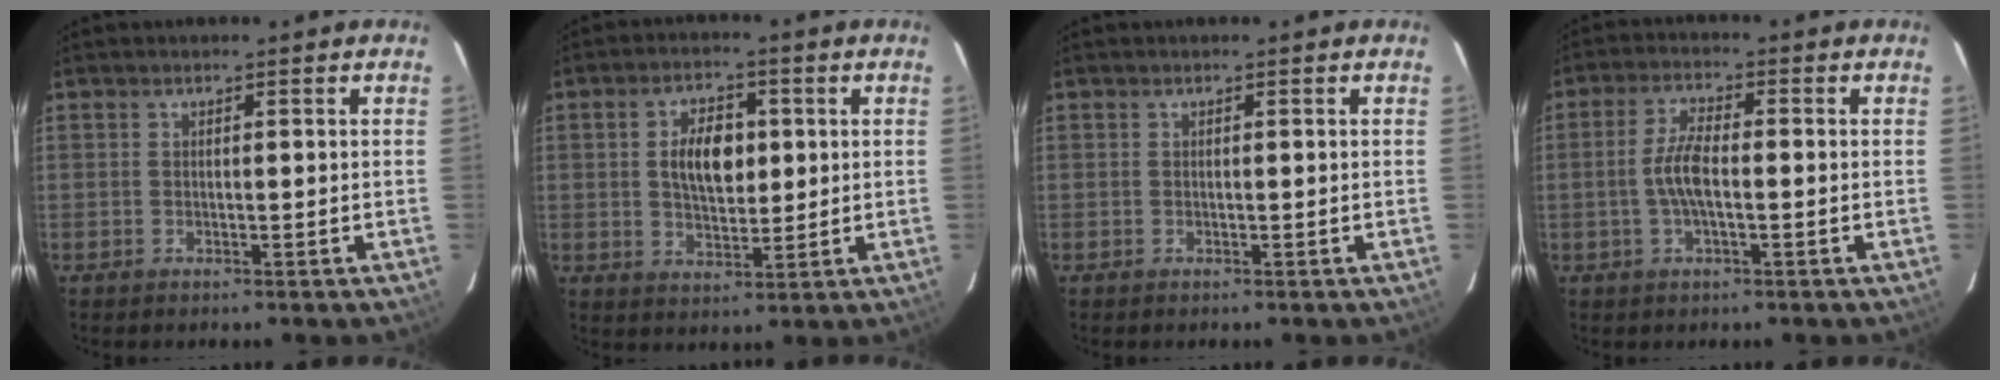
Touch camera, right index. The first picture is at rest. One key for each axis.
{"total": 8.2, "fx": 1.2, "fy": 4.7, "fz": 6.6, "tx": -0.116, "ty": 0.012, "tz": 0.026}
{"total": 0.0}
{"total": 5.8, "fx": -0.9, "fy": 1.9, "fz": 5.4, "tx": -0.112, "ty": 0.006, "tz": -0.018}